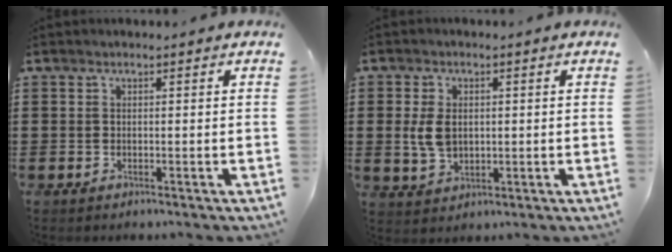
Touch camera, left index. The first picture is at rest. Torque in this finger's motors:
{"motor_torque": [1.08, -0.05, 0.52, 0.10]}